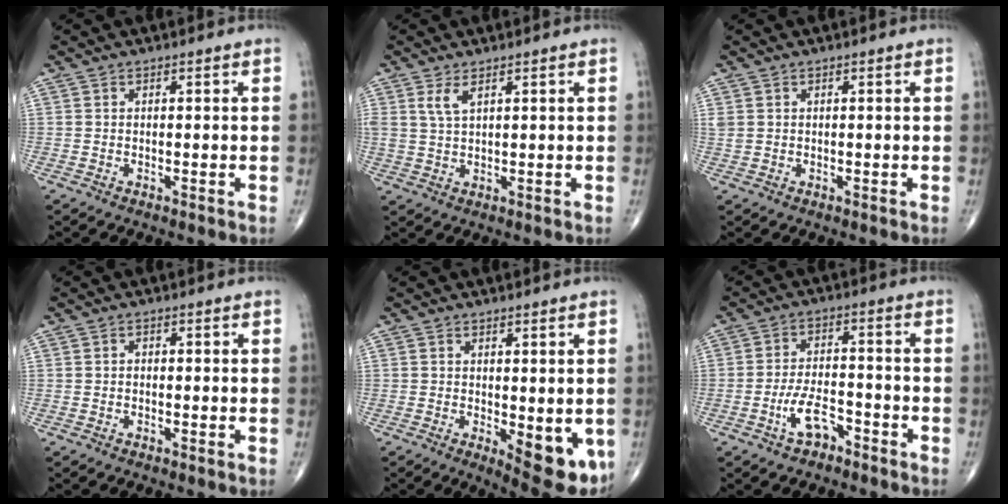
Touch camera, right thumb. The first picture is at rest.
{"total": 3.0, "force": [1.6, 1.1, 2.3], "torque": [-0.051, -0.004, 0.041]}
{"total": 1.2, "force": [0.4, 1.0, 0.6], "torque": [-0.014, 0.006, 0.013]}
{"total": 0.7, "force": [-0.1, 0.5, 0.5], "torque": [-0.006, 0.002, -0.003]}
{"total": 9.7, "force": [-1.9, 4.0, 8.7], "torque": [-0.096, -0.022, -0.014]}
{"total": 6.2, "force": [-3.6, 3.0, 4.0], "torque": [-0.070, 0.029, -0.065]}